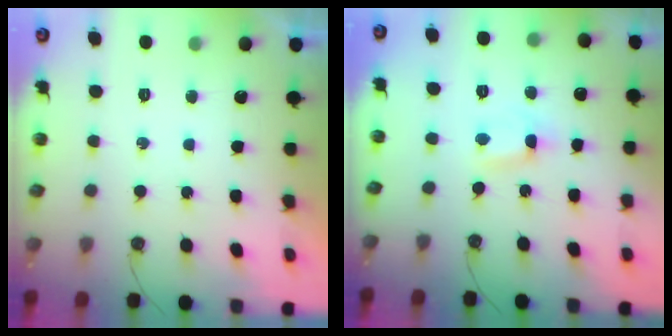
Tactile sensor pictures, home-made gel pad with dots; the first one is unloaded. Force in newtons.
{"total": 0.6, "press": 0.3, "slide": 0.5}